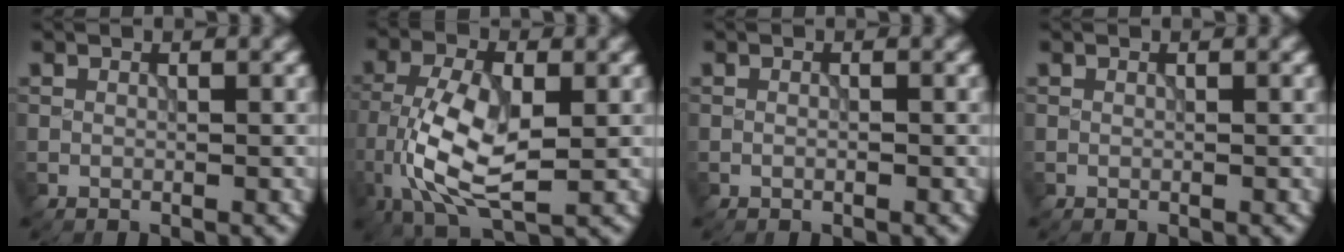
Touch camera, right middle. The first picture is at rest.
{"total": 8.8, "force": [-1.7, 4.2, 7.6], "torque": [-0.162, -0.001, -0.036]}
{"total": 0.6, "force": [0.0, 0.3, 0.5], "torque": [0.002, -0.005, -0.005]}
{"total": 0.0}